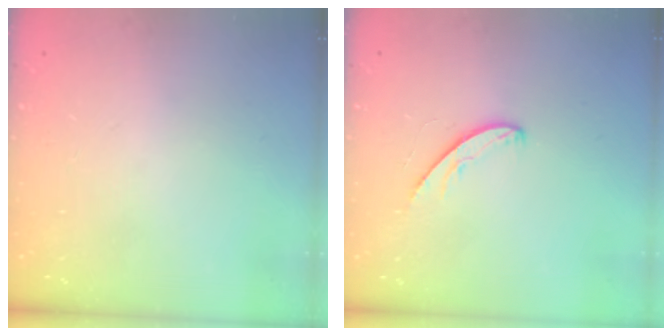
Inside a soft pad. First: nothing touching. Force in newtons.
{"total": 5.3, "press": 5.3, "slide": 0.5}